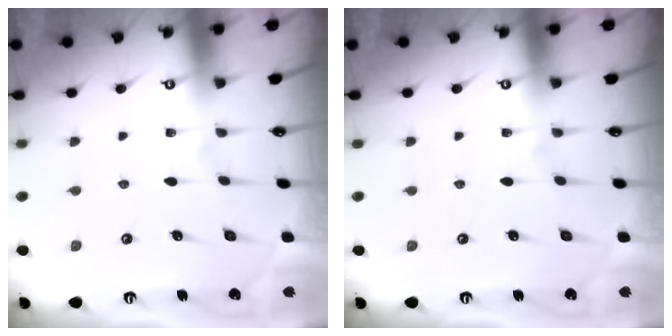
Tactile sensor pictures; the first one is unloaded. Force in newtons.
{"total": 0.0}